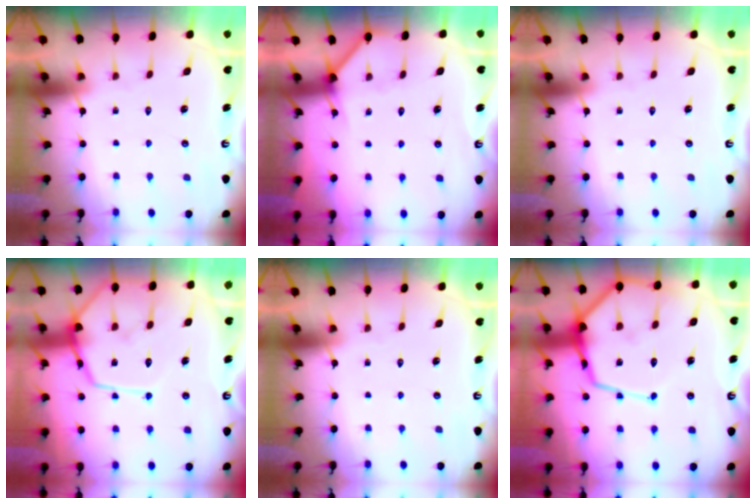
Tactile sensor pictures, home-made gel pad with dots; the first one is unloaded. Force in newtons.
{"total": 5.3, "press": 5.3, "slide": 0.5}
{"total": 0.0}
{"total": 13.7, "press": 13.7, "slide": 1.2}
{"total": 0.0}
{"total": 18.5, "press": 18.5, "slide": 1.7}